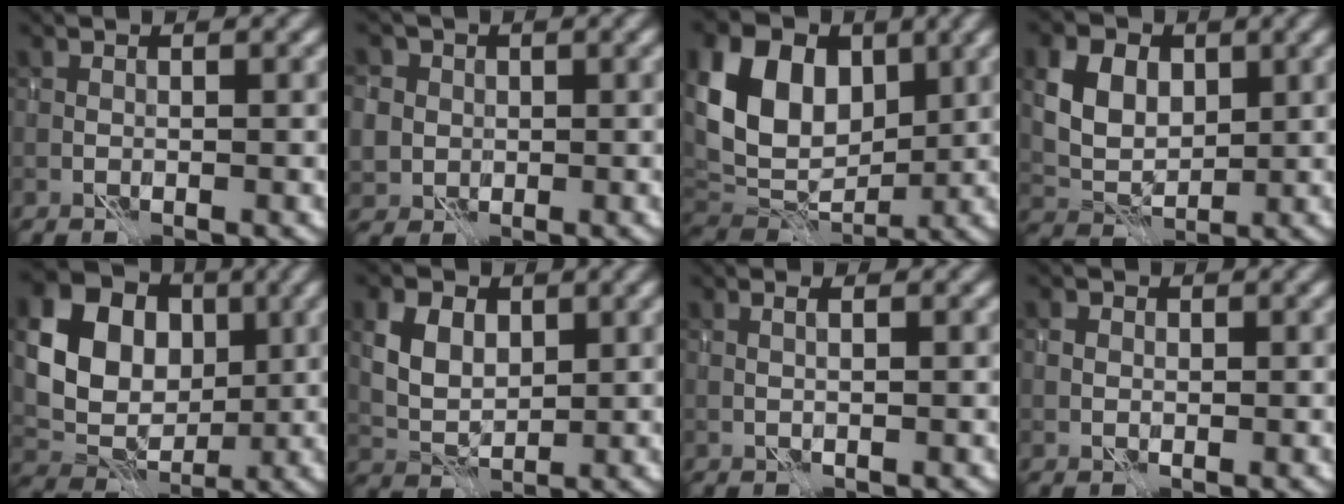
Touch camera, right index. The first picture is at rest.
{"total": 6.6, "force": [1.3, 6.1, 2.2], "torque": [-0.045, 0.027, -0.006]}
{"total": 10.6, "force": [3.3, 7.5, 6.8], "torque": [-0.144, 0.015, 0.054]}
{"total": 5.3, "force": [2.0, 3.7, 3.2], "torque": [-0.075, 0.003, 0.032]}
{"total": 19.1, "force": [5.8, 16.2, 8.4], "torque": [-0.189, 0.026, 0.078]}
{"total": 4.8, "force": [1.9, 3.2, 3.0], "torque": [-0.067, 0.005, 0.032]}
{"total": 0.7, "force": [0.4, -0.2, 0.5], "torque": [-0.013, 0.003, 0.008]}
{"total": 1.0, "force": [0.3, 1.0, 0.3], "torque": [-0.003, 0.002, 0.003]}